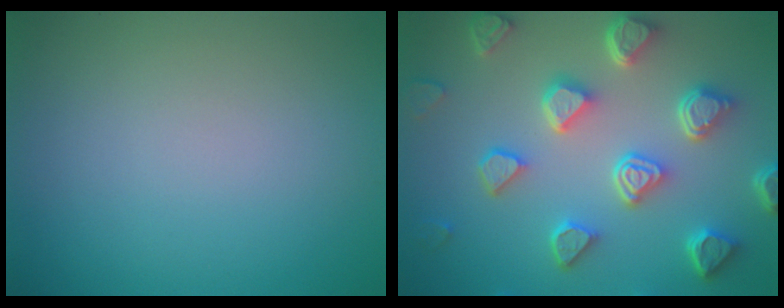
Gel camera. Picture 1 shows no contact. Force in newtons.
{"total": 6.8, "press": 5.3, "slide": 4.1}